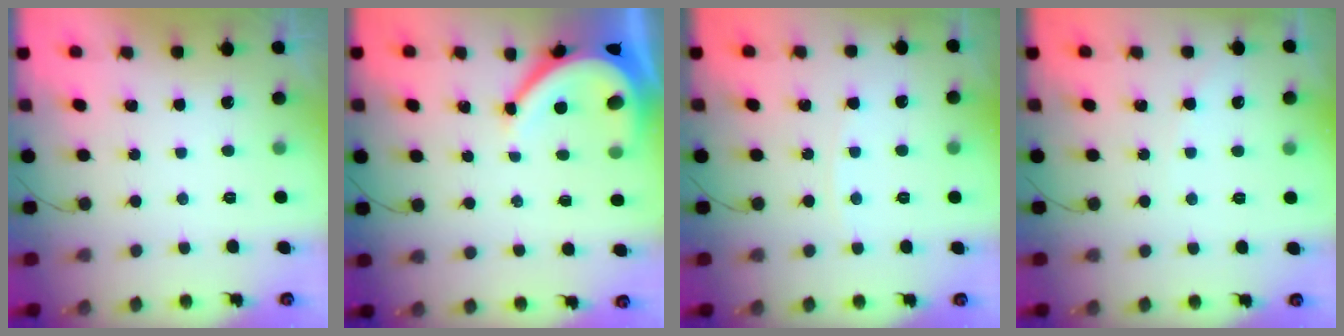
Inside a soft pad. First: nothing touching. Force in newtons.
{"total": 8.8, "press": 8.7, "slide": 1.2}
{"total": 2.7, "press": 2.7, "slide": 0.5}
{"total": 3.0, "press": 2.9, "slide": 0.5}